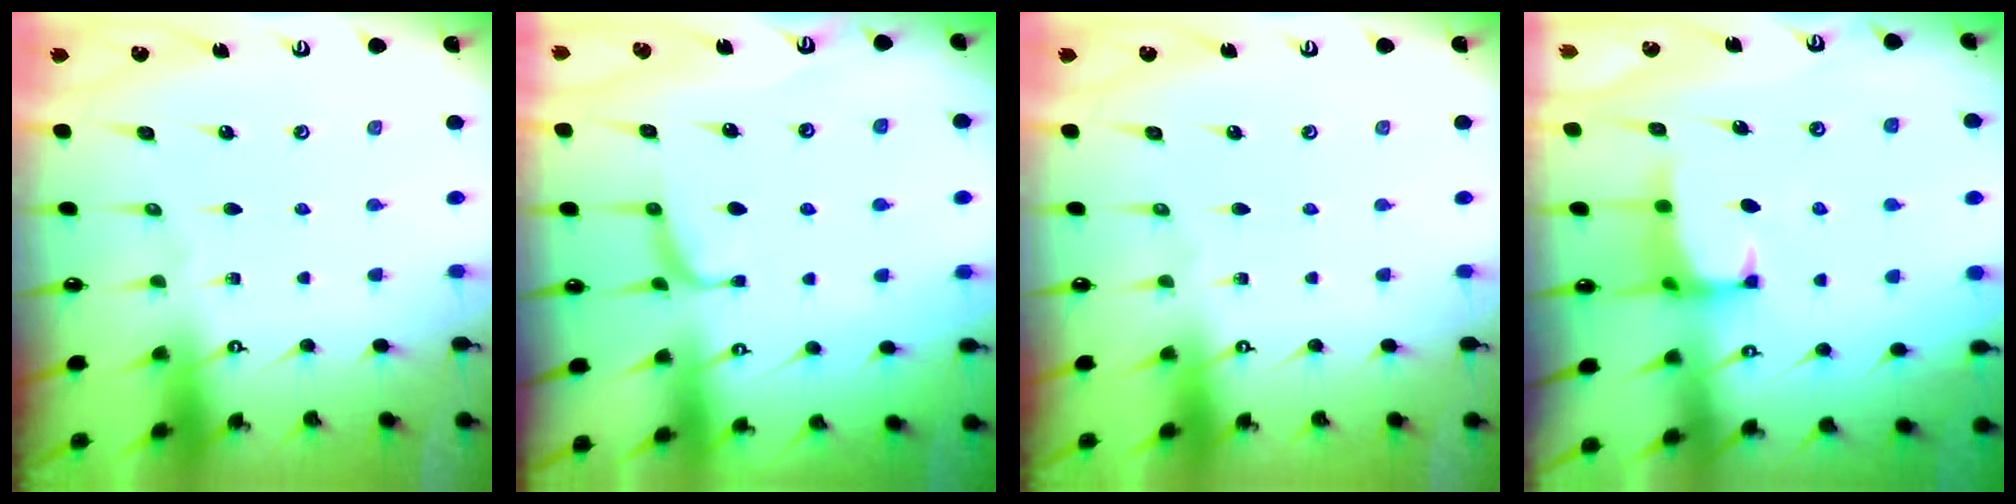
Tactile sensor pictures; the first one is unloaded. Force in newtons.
{"total": 0.9, "press": 0.7, "slide": 0.5}
{"total": 0.0}
{"total": 0.8, "press": 0.6, "slide": 0.5}